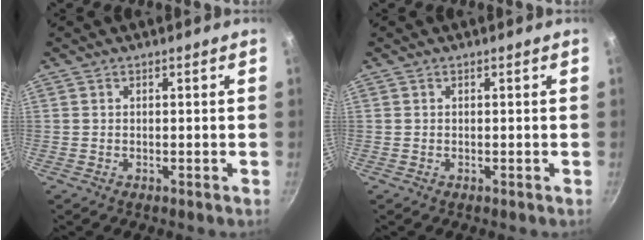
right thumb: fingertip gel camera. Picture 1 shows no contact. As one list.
[{"total": 0.0}]